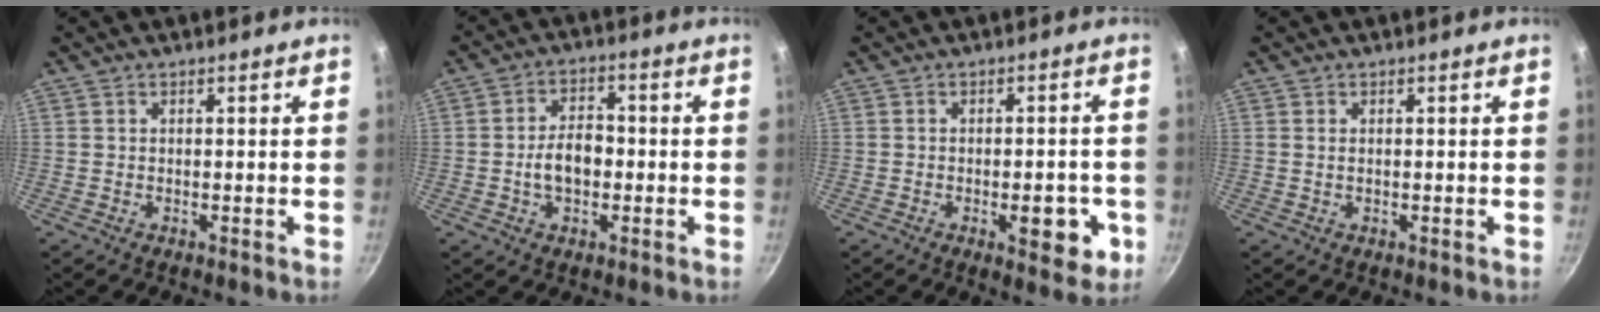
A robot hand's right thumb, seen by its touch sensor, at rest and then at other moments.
{"total": 7.2, "force": [-1.2, 4.6, 5.4], "torque": [-0.074, 0.021, -0.023]}
{"total": 8.3, "force": [-2.5, 3.8, 6.9], "torque": [-0.061, 0.009, -0.029]}
{"total": 0.7, "force": [0.1, 0.4, 0.6], "torque": [-0.012, 0.000, 0.003]}